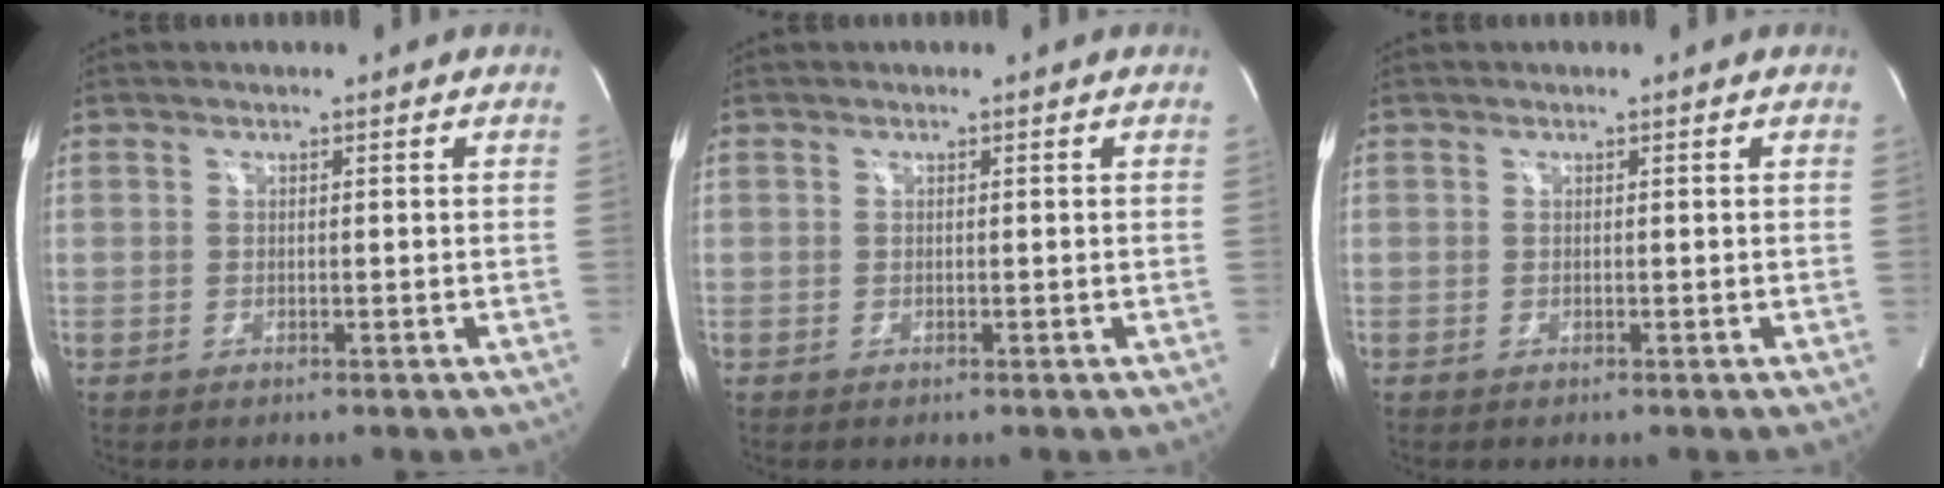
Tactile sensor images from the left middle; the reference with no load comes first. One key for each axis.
{"total": 0.0}
{"total": 0.0}